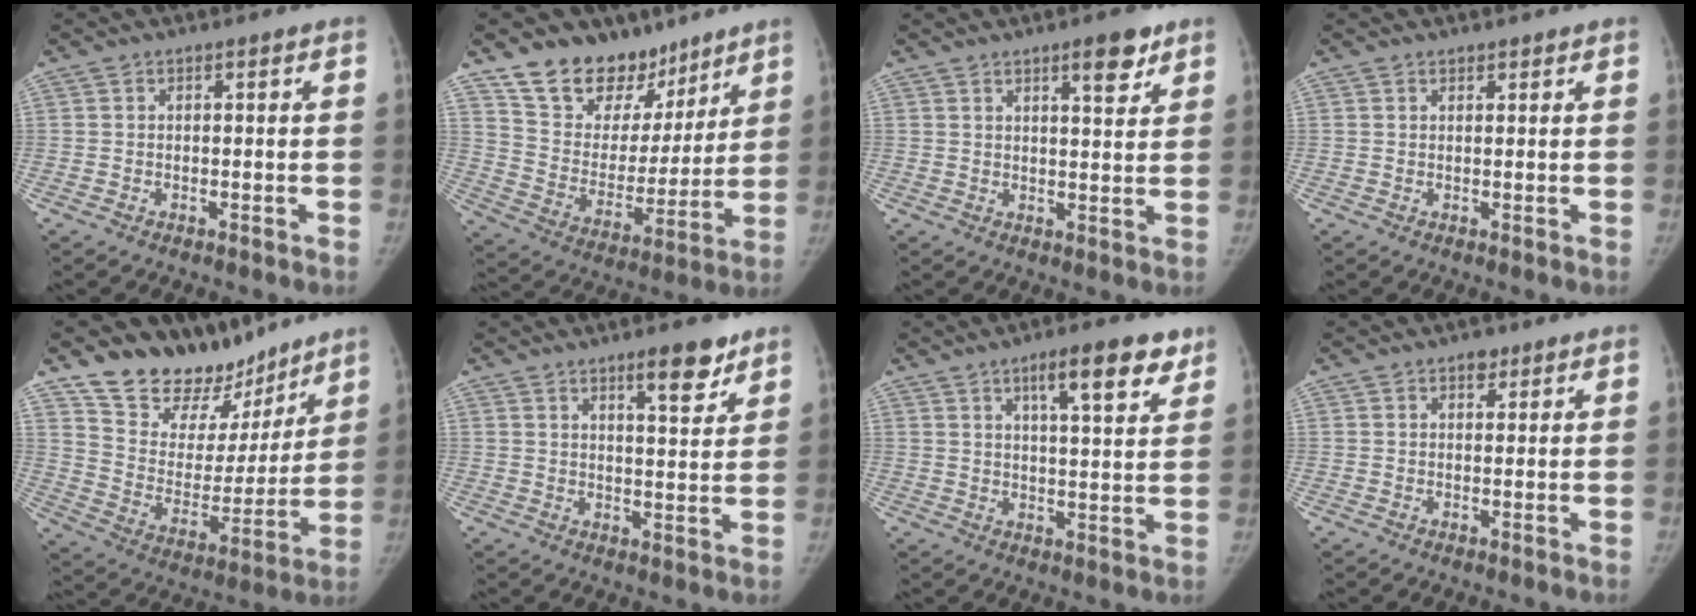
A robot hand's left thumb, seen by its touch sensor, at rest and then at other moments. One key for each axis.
{"total": 17.8, "fx": 13.1, "fy": 10.9, "fz": 5.2, "tx": -0.021, "ty": -0.081, "tz": 0.226}
{"total": 6.1, "fx": 3.9, "fy": 1.7, "fz": 4.3, "tx": -0.049, "ty": -0.023, "tz": 0.054}
{"total": 0.9, "fx": 0.7, "fy": 0.5, "fz": 0.1, "tx": 0.006, "ty": -0.005, "tz": 0.008}
{"total": 18.9, "fx": 15.6, "fy": 9.5, "fz": 4.6, "tx": -0.005, "ty": -0.106, "tz": 0.258}
{"total": 7.6, "fx": 5.2, "fy": 2.0, "fz": 5.2, "tx": -0.059, "ty": -0.034, "tz": 0.077}
{"total": 10.8, "fx": 6.5, "fy": 2.9, "fz": 8.1, "tx": -0.097, "ty": -0.029, "tz": 0.093}
{"total": 2.1, "fx": 1.3, "fy": 1.3, "fz": 1.0, "tx": 0.001, "ty": -0.005, "tz": 0.016}